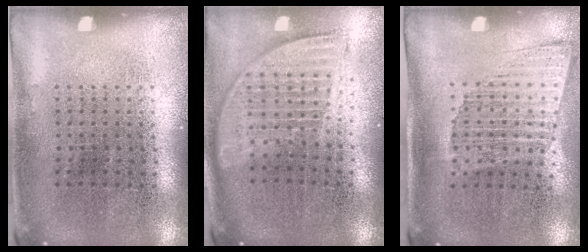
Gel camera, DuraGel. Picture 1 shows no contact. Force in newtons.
{"total": 1.8, "press": 1.5, "slide": 1.0}
{"total": 1.3, "press": 1.0, "slide": 0.8}